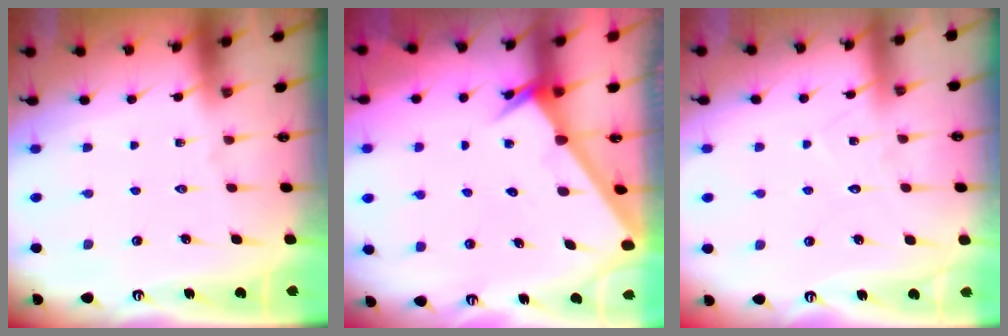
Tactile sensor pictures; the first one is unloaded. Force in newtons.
{"total": 2.5, "press": 2.5, "slide": 0.3}
{"total": 6.5, "press": 6.4, "slide": 0.6}